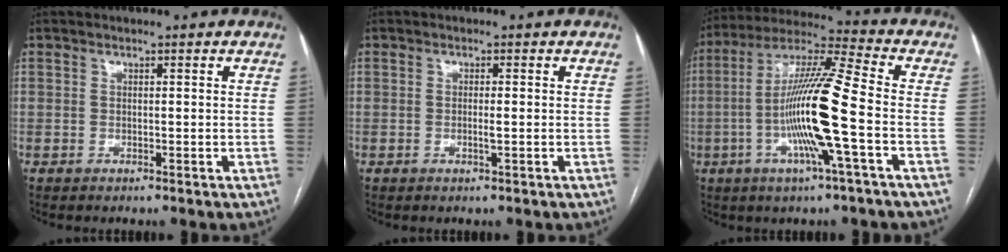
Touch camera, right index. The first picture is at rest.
{"total": 1.3, "force": [-0.2, 0.1, 1.3], "torque": [-0.025, -0.001, -0.003]}
{"total": 15.6, "force": [-3.4, -0.5, 15.2], "torque": [-0.290, -0.001, -0.076]}